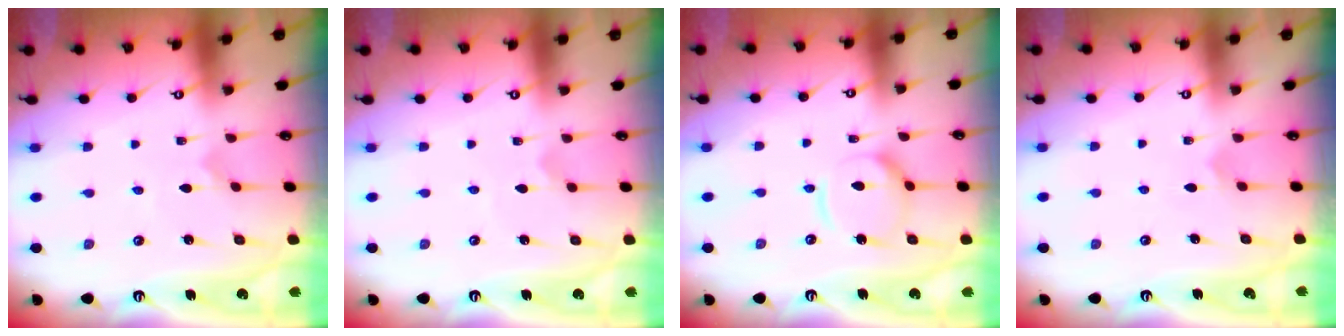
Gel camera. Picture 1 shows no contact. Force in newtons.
{"total": 1.7, "press": 1.6, "slide": 0.2}
{"total": 11.5, "press": 11.4, "slide": 1.2}
{"total": 4.1, "press": 4.1, "slide": 0.2}